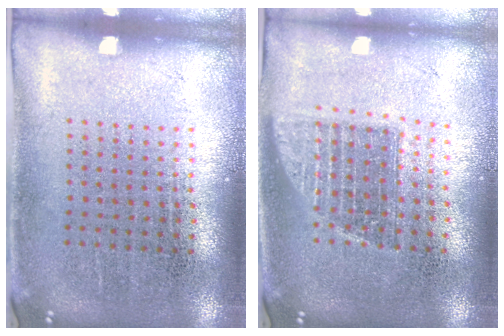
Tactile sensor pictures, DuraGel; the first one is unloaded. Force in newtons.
{"total": 1.3, "press": 1.1, "slide": 0.8}